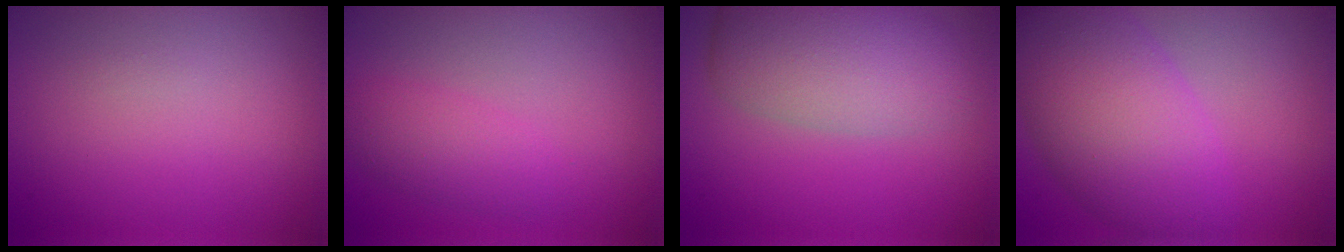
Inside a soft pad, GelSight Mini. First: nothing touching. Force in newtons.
{"total": 2.4, "press": 2.4, "slide": 0.1}
{"total": 6.6, "press": 6.6, "slide": 0.3}
{"total": 8.7, "press": 8.7, "slide": 0.2}